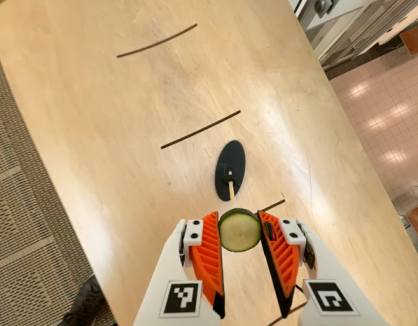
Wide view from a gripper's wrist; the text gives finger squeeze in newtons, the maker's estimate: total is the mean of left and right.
{"total": 7.7, "left": 7.9, "right": 7.5}